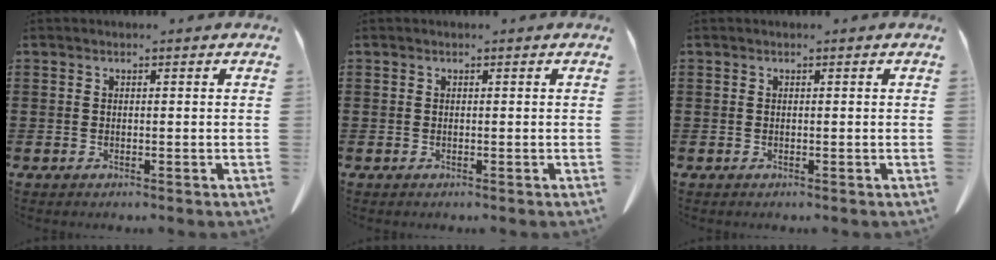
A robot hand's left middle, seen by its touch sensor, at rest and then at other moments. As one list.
[{"total": 0.0}, {"total": 0.0}]